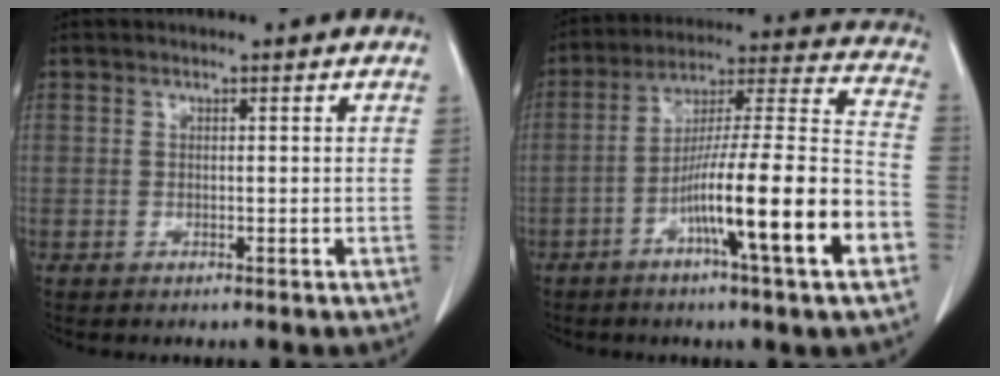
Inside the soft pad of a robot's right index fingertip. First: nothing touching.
{"total": 18.8, "force": [-7.3, 0.0, 17.3], "torque": [-0.268, 0.000, -0.121]}